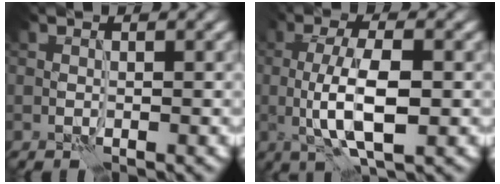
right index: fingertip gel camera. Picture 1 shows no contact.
{"total": 6.5, "force": [-0.6, 2.1, 6.1], "torque": [-0.118, 0.001, -0.012]}